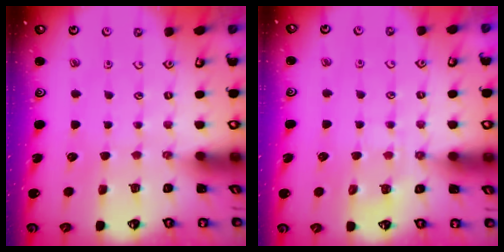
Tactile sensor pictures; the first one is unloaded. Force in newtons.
{"total": 5.4, "press": 5.4, "slide": 0.8}